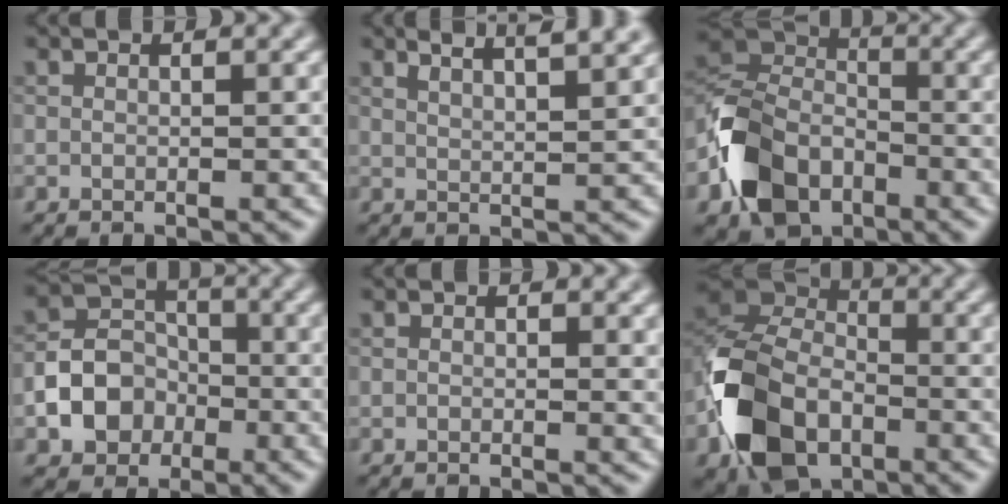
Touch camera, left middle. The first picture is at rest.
{"total": 5.0, "force": [3.6, 1.6, 3.1], "torque": [-0.011, 0.029, 0.022]}
{"total": 7.9, "force": [-3.8, 5.8, 3.8], "torque": [-0.080, -0.002, -0.087]}
{"total": 5.1, "force": [-1.9, 4.1, 2.4], "torque": [-0.037, 0.002, -0.043]}
{"total": 0.9, "force": [0.0, 0.3, 0.9], "torque": [-0.011, -0.005, 0.000]}
{"total": 10.1, "force": [-4.3, 6.9, 6.0], "torque": [-0.127, 0.000, -0.096]}